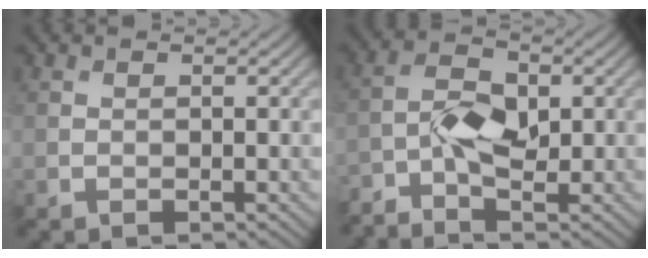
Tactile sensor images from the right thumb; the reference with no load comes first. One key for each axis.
{"total": 4.4, "fx": -1.9, "fy": 1.9, "fz": 3.5, "tx": -0.076, "ty": 0.008, "tz": -0.045}